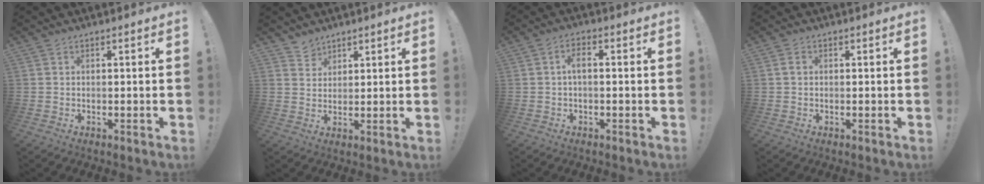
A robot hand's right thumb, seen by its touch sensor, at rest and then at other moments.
{"total": 3.5, "force": [2.9, 1.9, 0.0], "torque": [0.001, -0.019, 0.054]}
{"total": 3.2, "force": [-0.2, 0.9, 3.0], "torque": [-0.063, 0.012, -0.004]}
{"total": 1.8, "force": [0.3, 1.3, 1.2], "torque": [-0.019, 0.005, 0.005]}